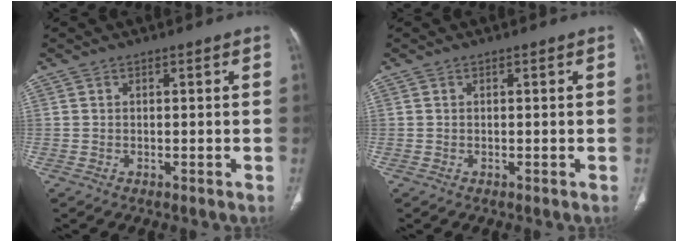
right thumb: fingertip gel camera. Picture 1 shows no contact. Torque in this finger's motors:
{"motor_torque": [0.00, 0.00, -0.01, 0.00, 0.03]}